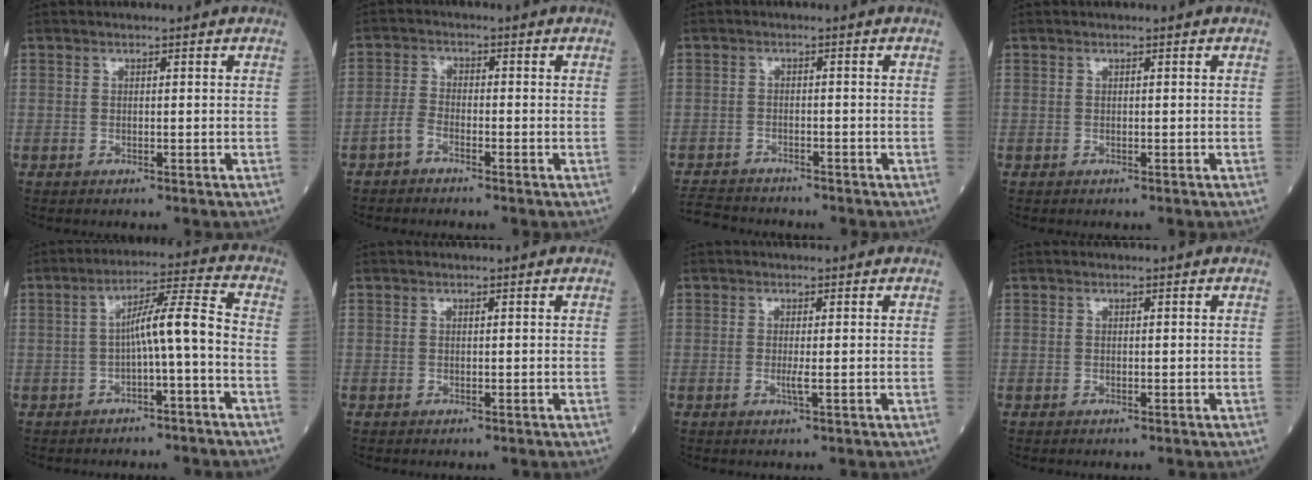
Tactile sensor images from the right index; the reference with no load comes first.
{"total": 2.4, "force": [-1.8, 0.9, 1.2], "torque": [-0.028, 0.003, -0.039]}
{"total": 6.2, "force": [-5.9, 1.7, 0.8], "torque": [-0.013, -0.011, -0.100]}
{"total": 0.0}
{"total": 7.0, "force": [-1.7, 0.1, 6.8], "torque": [-0.110, 0.027, -0.025]}
{"total": 0.0}
{"total": 1.1, "force": [-0.2, -0.2, 1.1], "torque": [-0.023, -0.003, -0.007]}
{"total": 0.0}